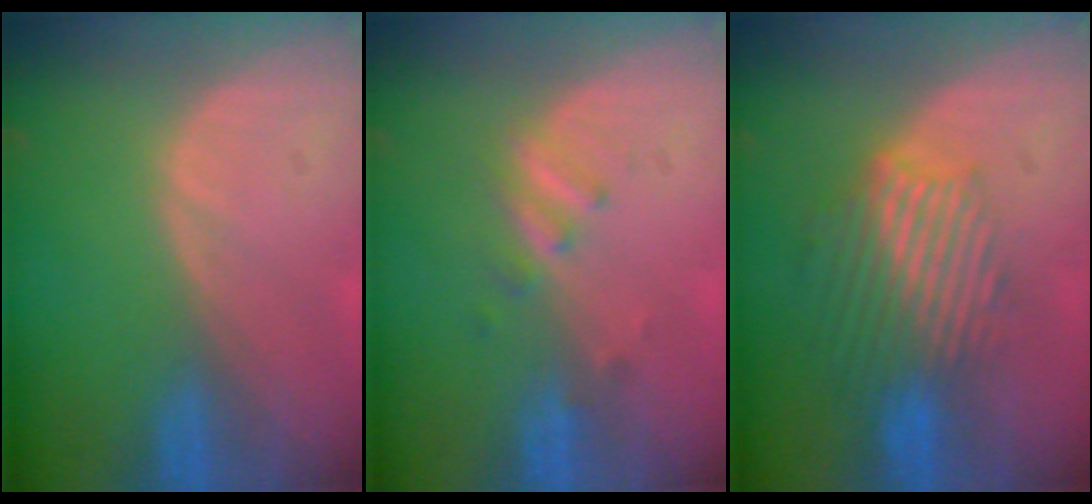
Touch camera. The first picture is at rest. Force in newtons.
{"total": 2.8, "press": 2.6, "slide": 1.2}
{"total": 9.5, "press": 8.1, "slide": 4.9}